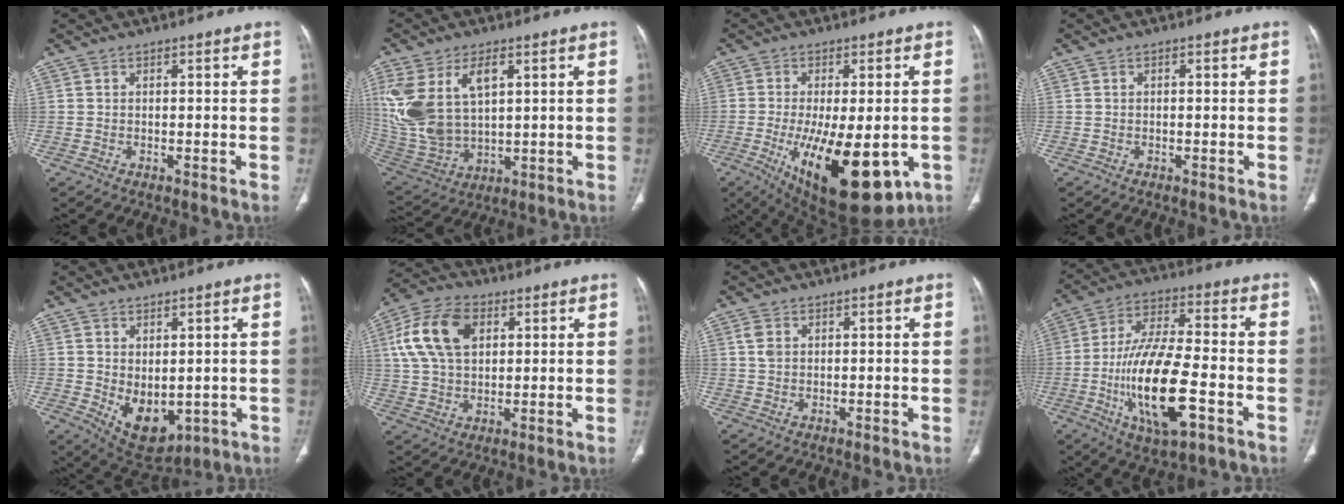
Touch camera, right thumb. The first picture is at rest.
{"total": 17.6, "force": [5.1, 10.3, 13.4], "torque": [-0.287, -0.011, 0.117]}
{"total": 20.7, "force": [-6.8, 8.5, 17.6], "torque": [-0.263, -0.021, -0.080]}
{"total": 0.5, "force": [0.1, 0.3, 0.4], "torque": [-0.009, 0.002, 0.001]}
{"total": 8.9, "force": [-0.9, 5.5, 6.9], "torque": [-0.086, -0.010, 0.018]}
{"total": 13.8, "force": [4.1, 8.9, 9.8], "torque": [-0.183, 0.010, 0.075]}
{"total": 2.1, "force": [0.7, 1.4, 1.4], "torque": [-0.032, 0.004, 0.020]}
{"total": 18.8, "force": [-5.6, 6.8, 16.6], "torque": [-0.315, 0.020, -0.091]}